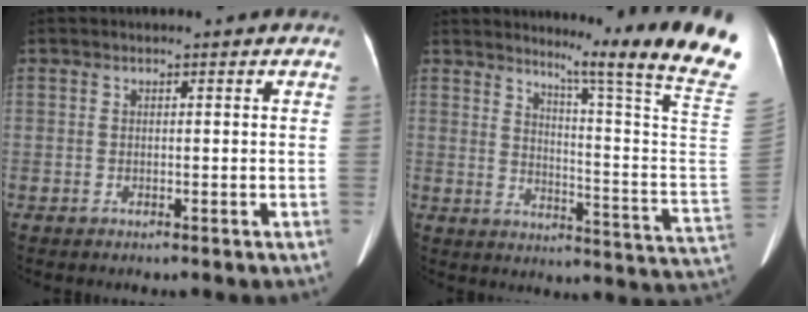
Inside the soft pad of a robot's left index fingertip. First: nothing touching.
{"total": 19.2, "force": [15.3, -3.8, 10.9], "torque": [-0.160, -0.109, 0.189]}